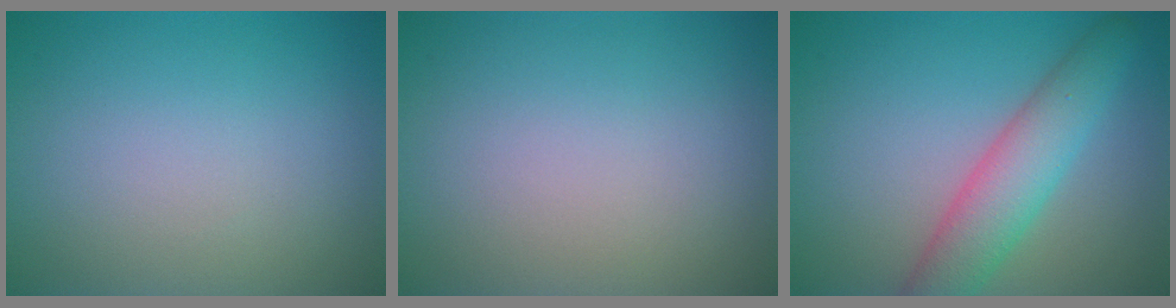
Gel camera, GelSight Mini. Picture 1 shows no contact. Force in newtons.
{"total": 0.0}
{"total": 5.2, "press": 5.2, "slide": 0.2}